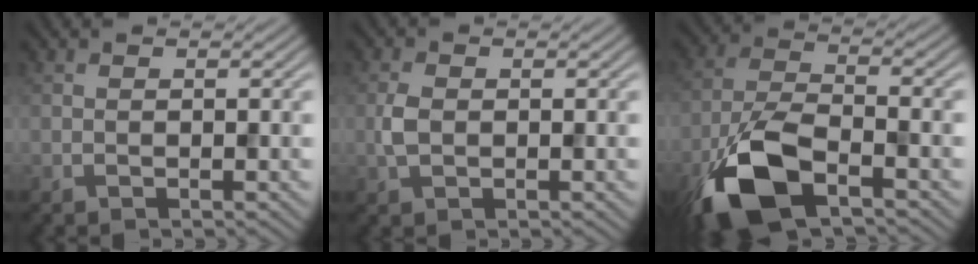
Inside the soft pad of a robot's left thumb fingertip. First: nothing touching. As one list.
[{"total": 2.2, "force": [-0.1, 1.5, 1.6], "torque": [-0.043, 0.001, -0.003]}, {"total": 11.7, "force": [-6.5, 4.8, 8.5], "torque": [-0.188, -0.015, -0.140]}]